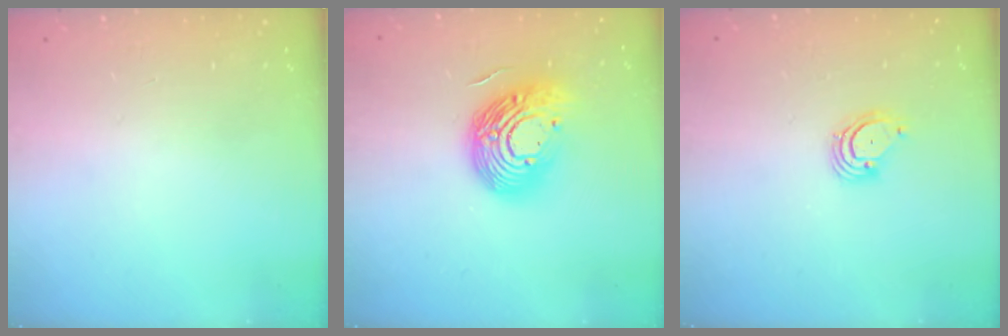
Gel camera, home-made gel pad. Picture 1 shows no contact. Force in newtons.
{"total": 17.5, "press": 17.5, "slide": 1.3}
{"total": 3.6, "press": 3.6, "slide": 0.3}